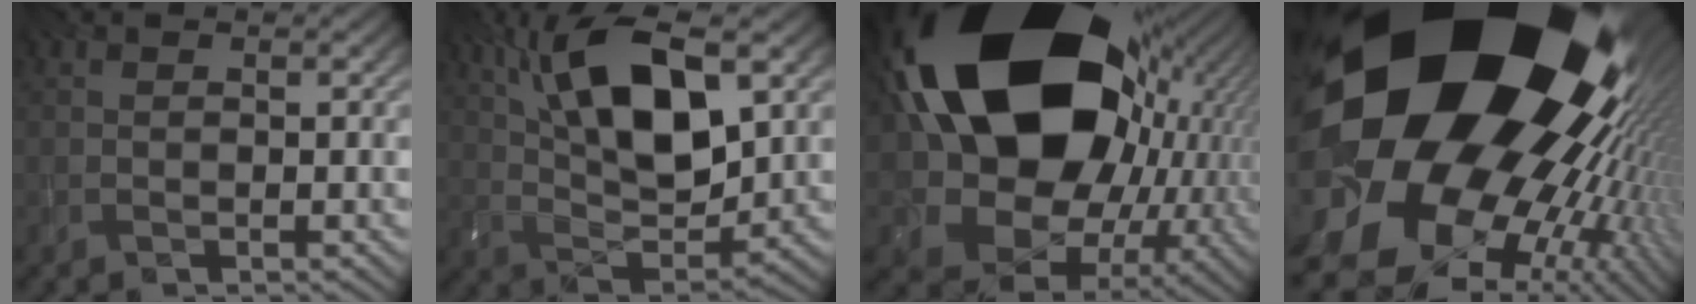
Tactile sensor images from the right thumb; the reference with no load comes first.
{"total": 14.2, "force": [5.5, 6.2, 11.5], "torque": [-0.222, 0.004, 0.103]}
{"total": 24.2, "force": [3.9, 17.3, 16.5], "torque": [-0.316, -0.064, 0.090]}
{"total": 23.1, "force": [3.8, 17.6, 14.5], "torque": [-0.280, -0.094, 0.071]}